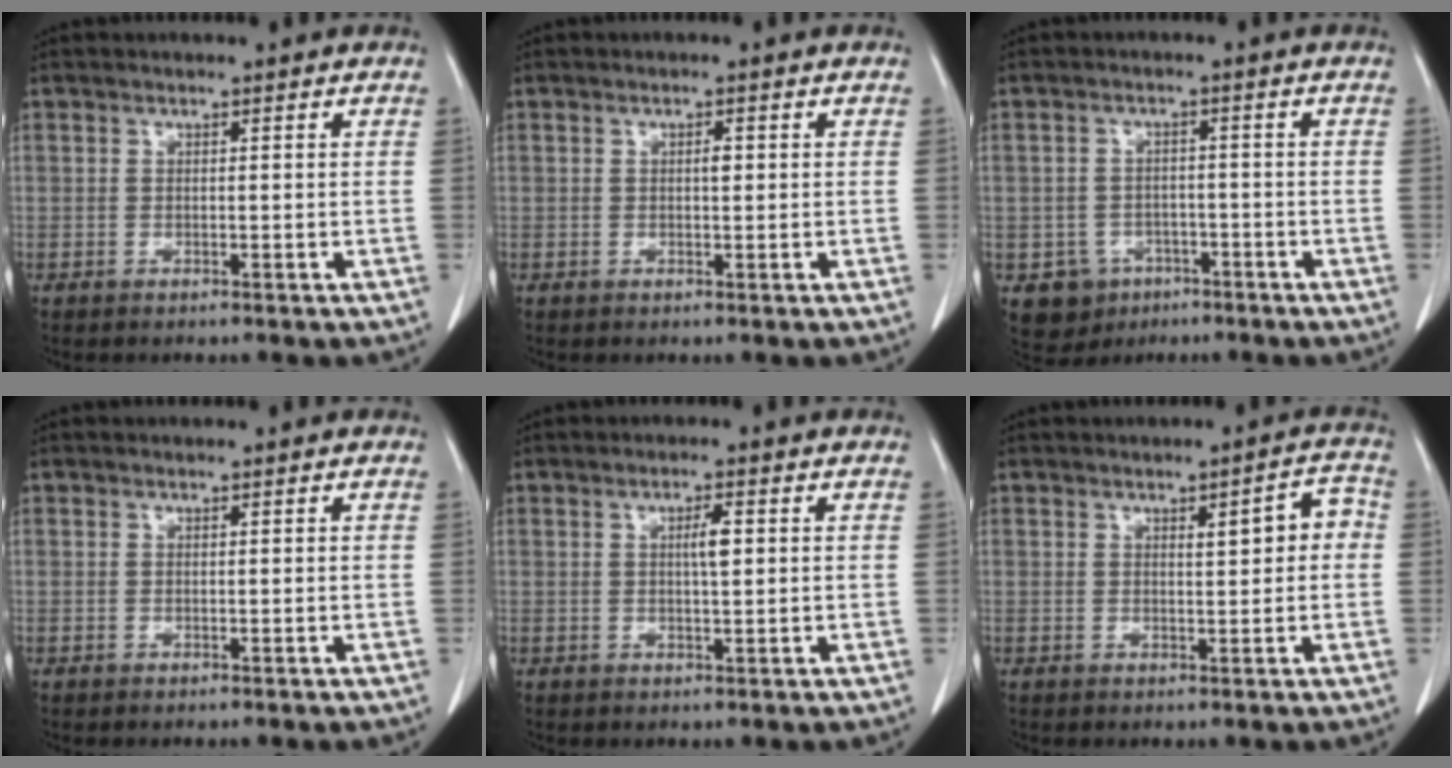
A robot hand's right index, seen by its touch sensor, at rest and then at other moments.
{"total": 1.1, "force": [0.2, 0.4, 1.0], "torque": [-0.018, 0.001, 0.003]}
{"total": 5.4, "force": [-2.7, 4.6, 0.9], "torque": [-0.014, 0.009, -0.033]}
{"total": 0.0}
{"total": 2.6, "force": [0.5, 0.4, 2.6], "torque": [-0.045, 0.001, 0.009]}
{"total": 4.3, "force": [0.6, 1.2, 4.1], "torque": [-0.052, 0.017, 0.008]}